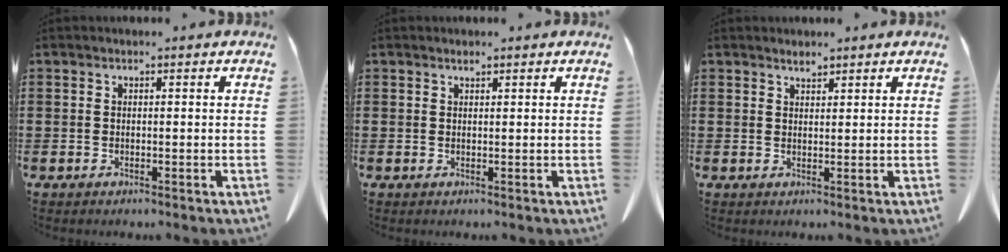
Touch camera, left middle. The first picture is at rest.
{"total": 0.8, "force": [0.6, 0.2, 0.4], "torque": [-0.008, 0.002, 0.012]}
{"total": 1.5, "force": [1.4, 0.3, 0.4], "torque": [-0.010, 0.001, 0.027]}